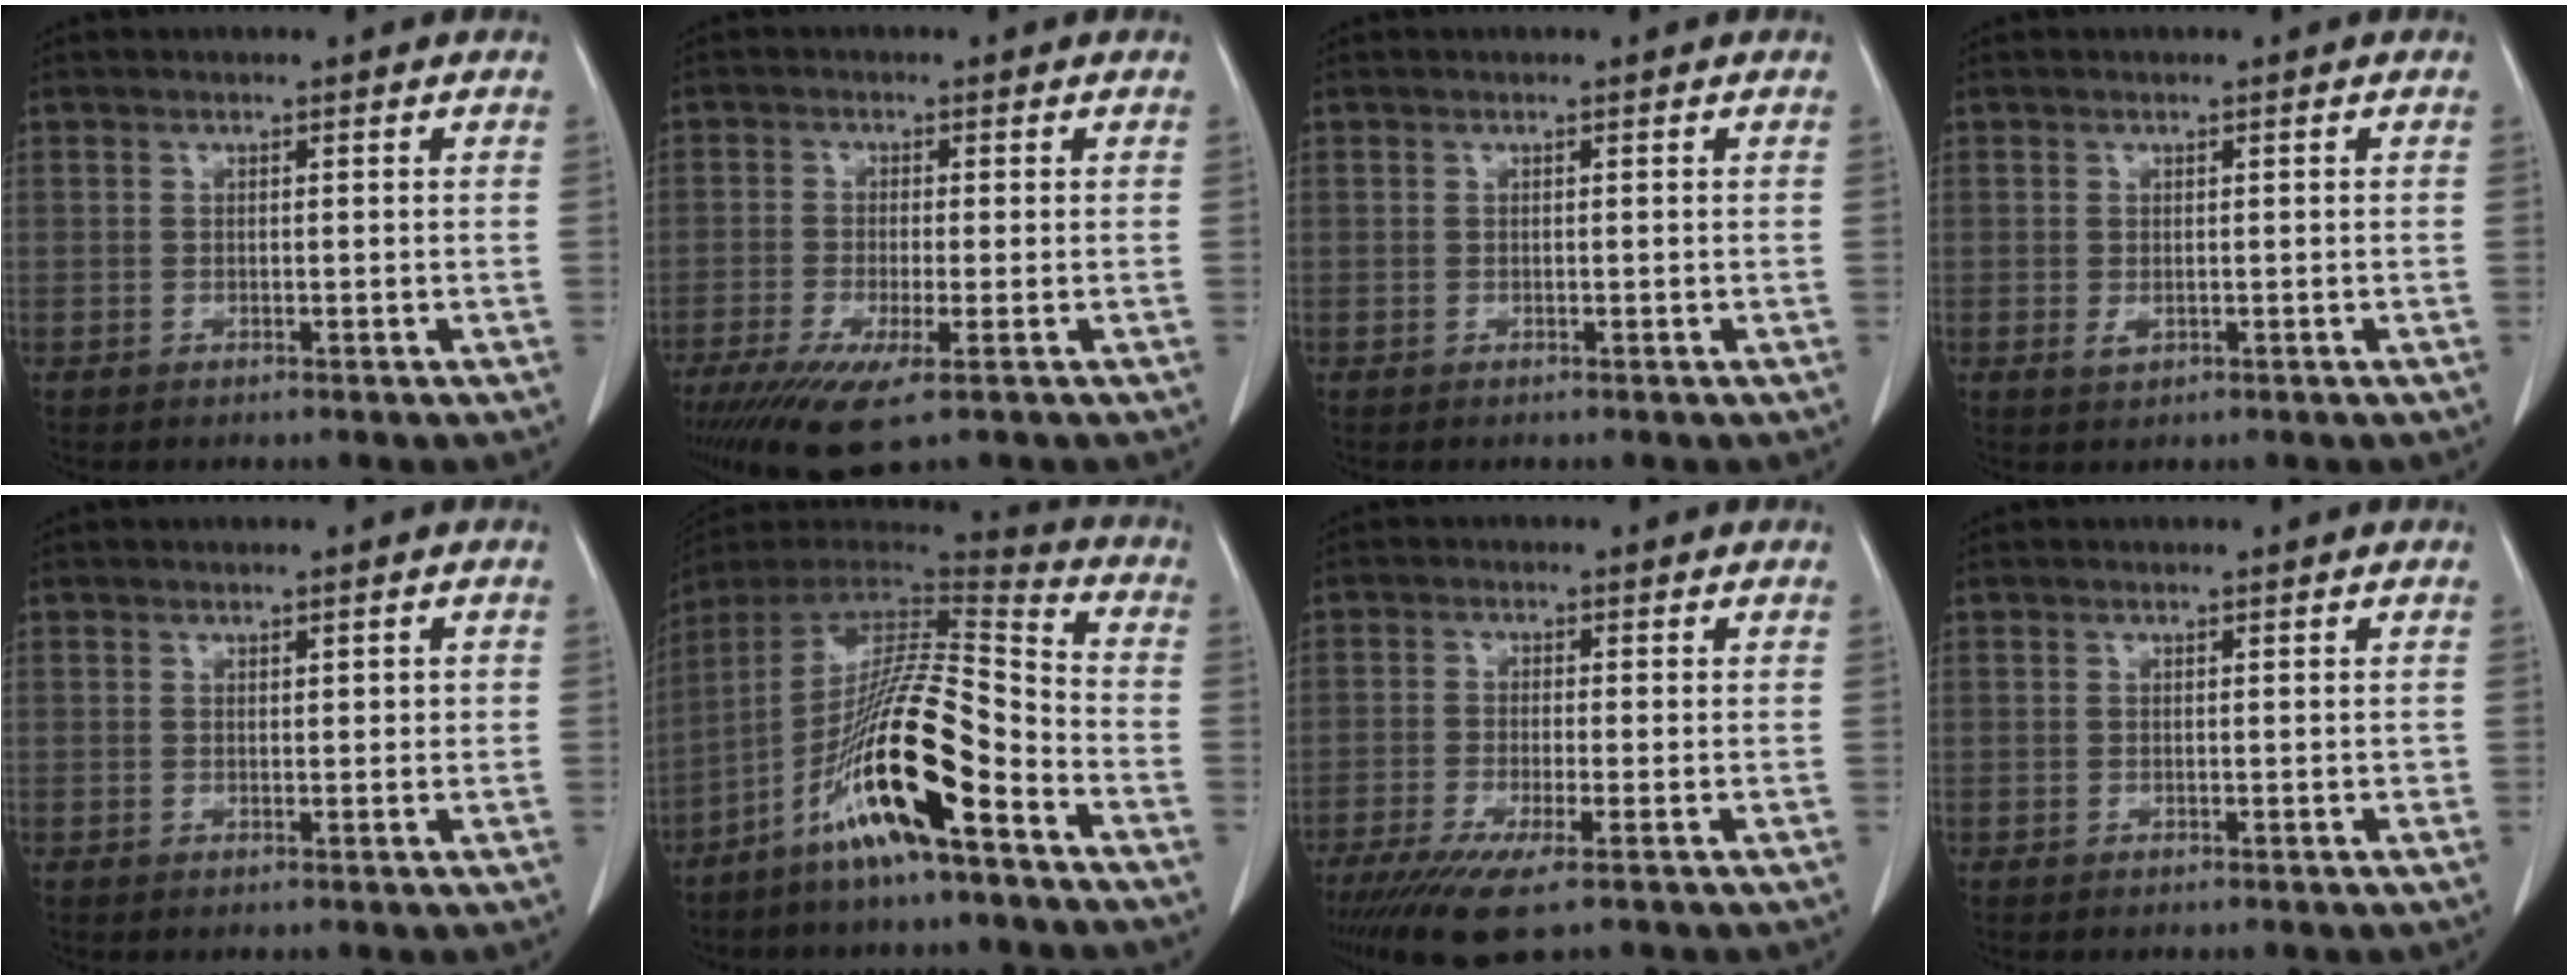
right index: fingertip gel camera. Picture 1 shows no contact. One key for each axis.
{"total": 8.1, "fx": -4.6, "fy": 0.8, "fz": 6.6, "tx": -0.114, "ty": -0.023, "tz": -0.077}
{"total": 0.0}
{"total": 1.1, "fx": -0.1, "fy": 0.7, "fz": 0.8, "tx": -0.011, "ty": -0.003, "tz": 0.002}
{"total": 1.3, "fx": 0.3, "fy": 0.5, "fz": 1.2, "tx": -0.017, "ty": 0.005, "tz": 0.007}
{"total": 17.5, "fx": -8.7, "fy": 1.1, "fz": 15.1, "tx": -0.296, "ty": -0.020, "tz": -0.164}
{"total": 8.1, "fx": -5.3, "fy": 0.5, "fz": 6.1, "tx": -0.106, "ty": -0.021, "tz": -0.088}
{"total": 0.0}